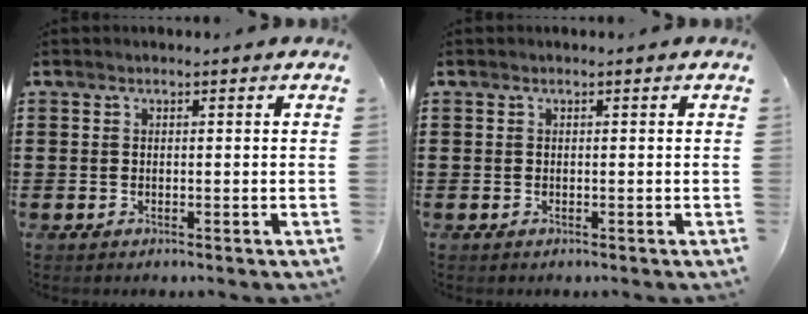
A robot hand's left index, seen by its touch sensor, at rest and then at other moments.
{"total": 0.0}